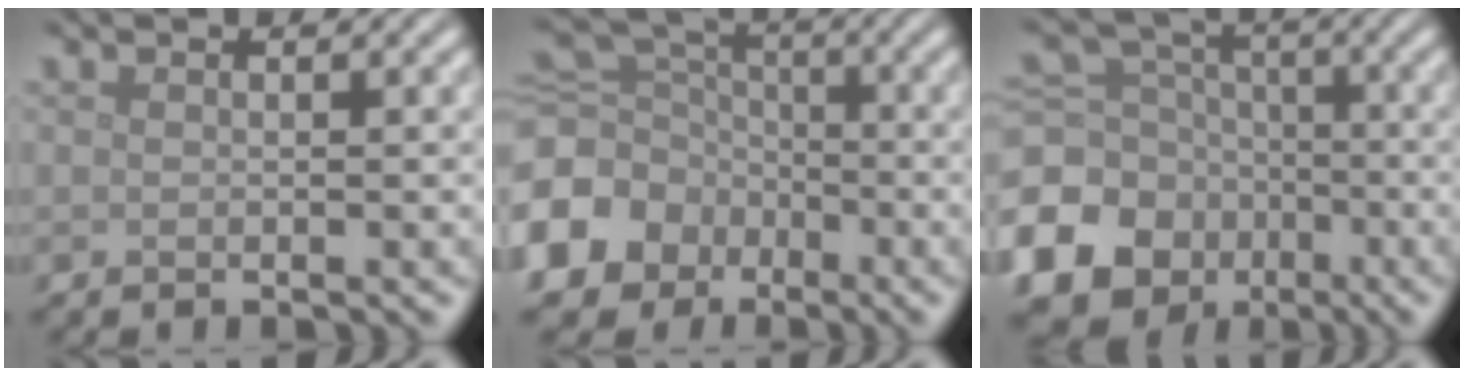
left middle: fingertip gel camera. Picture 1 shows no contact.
{"total": 9.3, "force": [-4.0, 7.7, 3.4], "torque": [-0.106, -0.025, -0.080]}
{"total": 12.9, "force": [-5.6, 10.9, 4.0], "torque": [-0.120, -0.041, -0.112]}